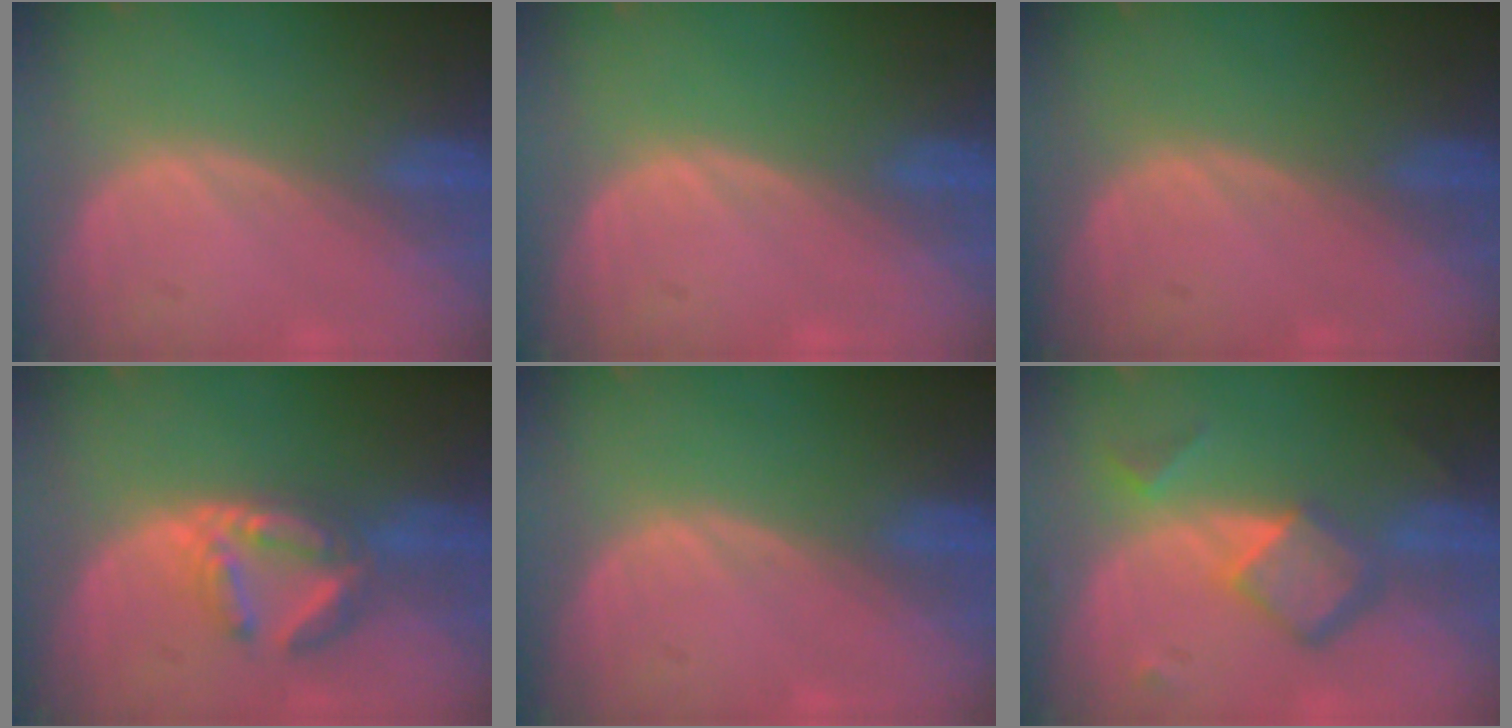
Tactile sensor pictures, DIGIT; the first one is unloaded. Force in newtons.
{"total": 0.0}
{"total": 0.0}
{"total": 6.3, "press": 5.8, "slide": 2.6}
{"total": 0.0}
{"total": 6.9, "press": 5.9, "slide": 3.5}